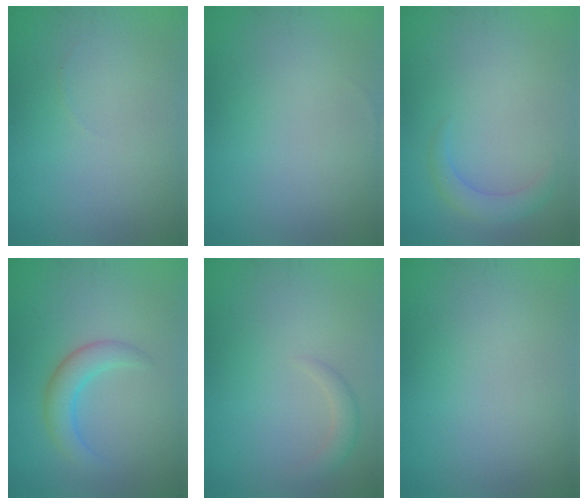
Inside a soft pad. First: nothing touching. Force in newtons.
{"total": 0.0}
{"total": 1.9, "press": 1.9, "slide": 0.0}
{"total": 2.8, "press": 2.8, "slide": 0.2}
{"total": 1.4, "press": 1.4, "slide": 0.1}
{"total": 0.0}